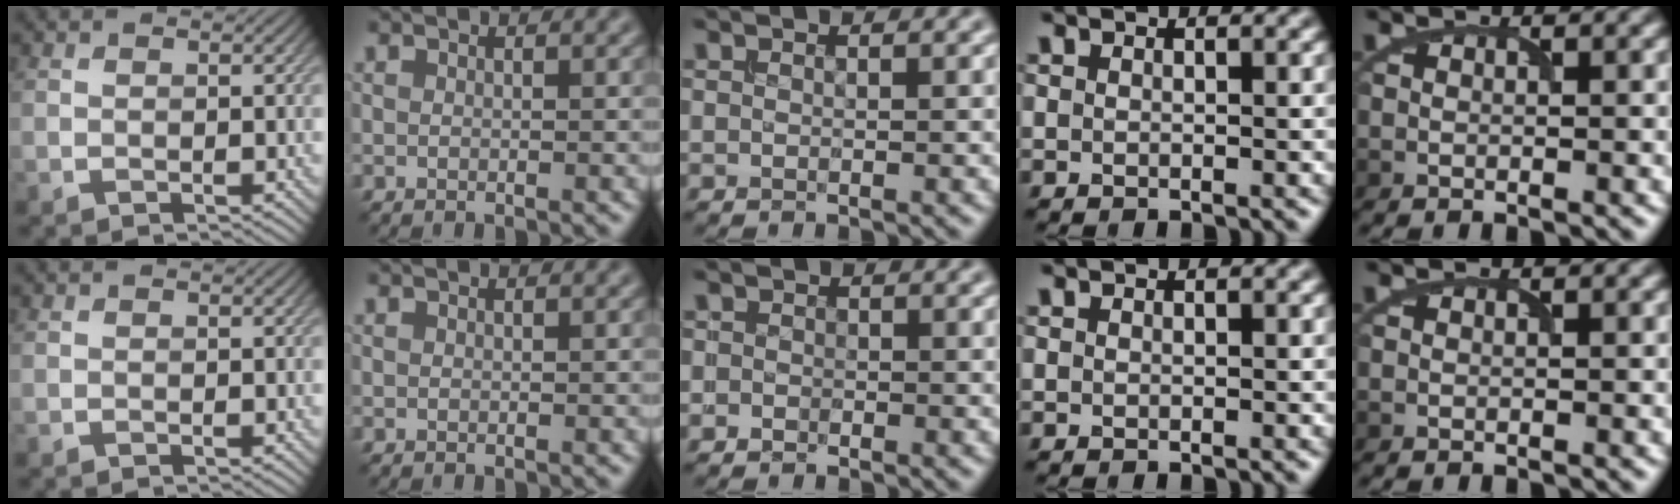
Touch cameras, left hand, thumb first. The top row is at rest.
{"middle": {"total": 0.8, "force": [-0.6, 0.5, -0.3], "torque": [0.005, -0.004, -0.008]}}